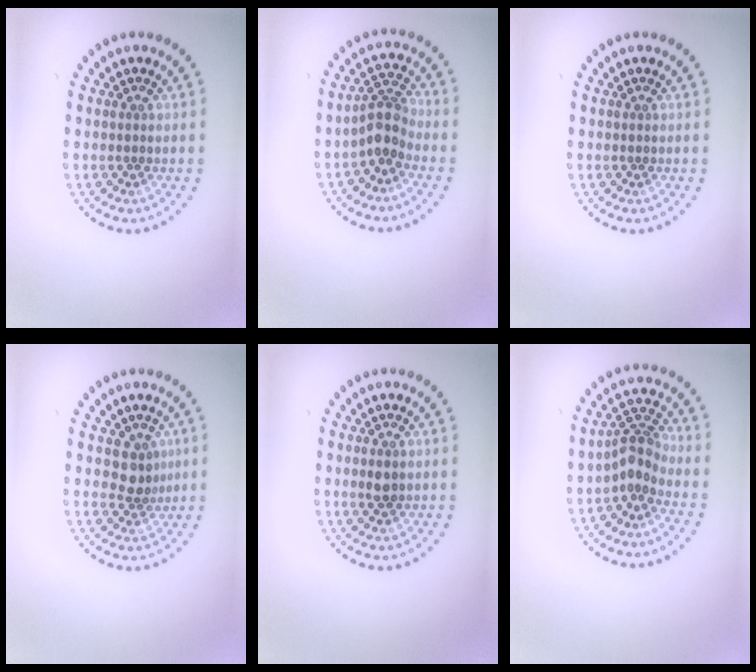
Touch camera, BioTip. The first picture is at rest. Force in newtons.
{"total": 2.9, "press": 2.2, "slide": 1.8}
{"total": 0.0}
{"total": 2.3, "press": 1.8, "slide": 1.5}
{"total": 1.2, "press": 1.2, "slide": 0.2}
{"total": 2.8, "press": 2.1, "slide": 1.9}